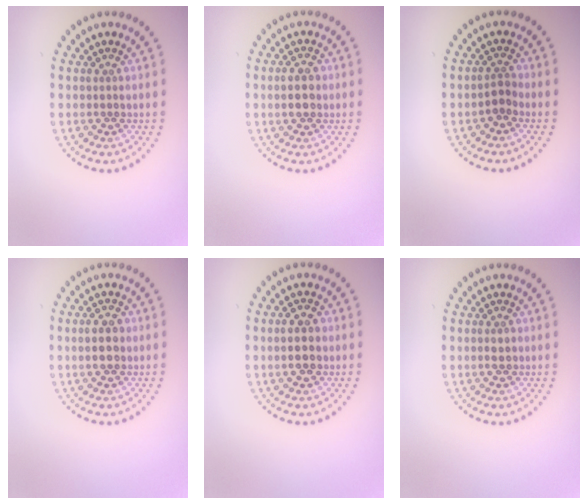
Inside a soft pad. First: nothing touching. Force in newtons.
{"total": 2.6, "press": 2.6, "slide": 0.1}
{"total": 1.4, "press": 1.2, "slide": 0.8}
{"total": 2.7, "press": 2.7, "slide": 0.2}
{"total": 3.0, "press": 3.0, "slide": 0.2}
{"total": 1.0, "press": 1.0, "slide": 0.2}